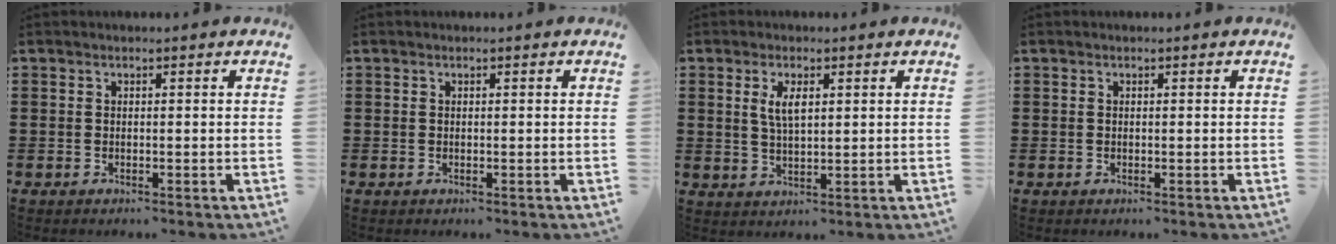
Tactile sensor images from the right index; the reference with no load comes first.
{"total": 0.0}
{"total": 3.7, "force": [1.1, 1.3, 3.3], "torque": [-0.069, 0.006, 0.018]}
{"total": 0.0}